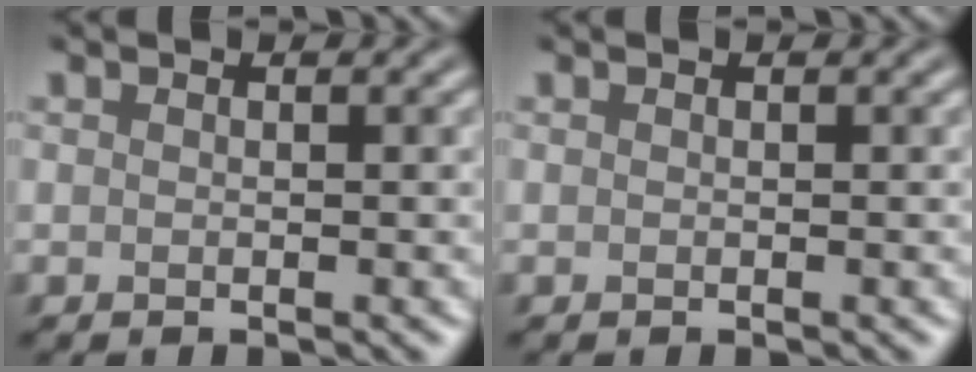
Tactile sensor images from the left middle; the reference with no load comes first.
{"total": 0.0}